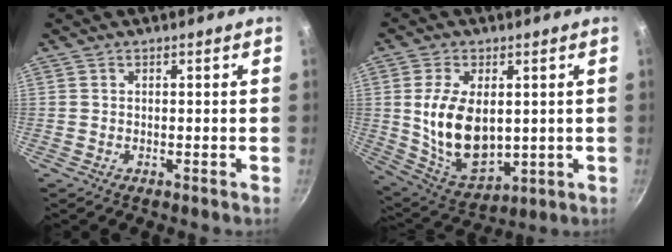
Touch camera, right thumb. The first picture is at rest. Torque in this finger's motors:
{"motor_torque": [-0.66, 1.01, 0.68, 0.96, 0.15]}